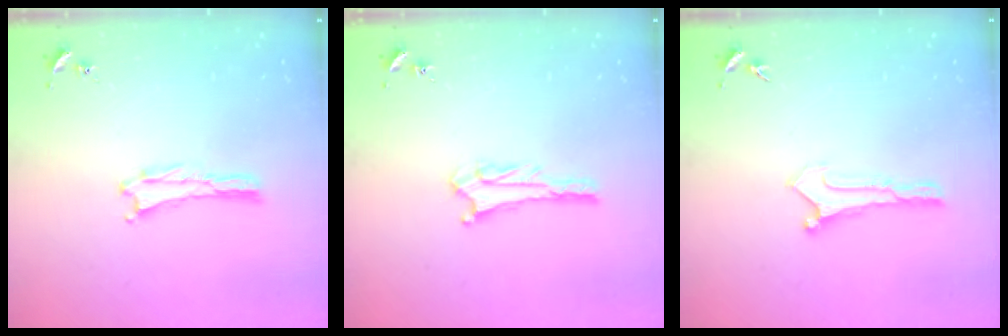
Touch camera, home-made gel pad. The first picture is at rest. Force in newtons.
{"total": 2.8, "press": 2.8, "slide": 0.2}
{"total": 0.0}